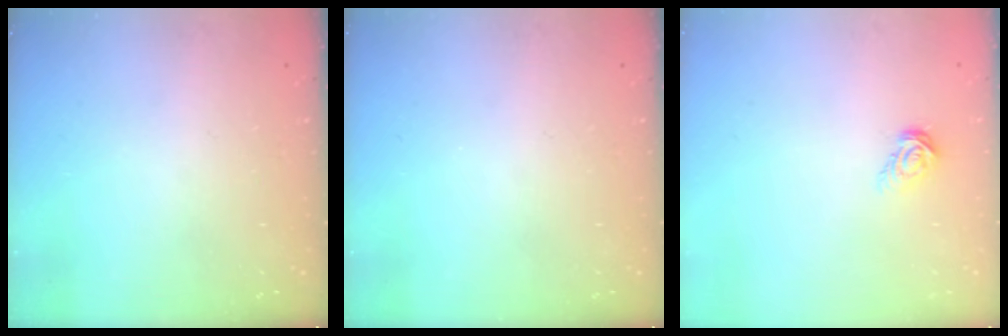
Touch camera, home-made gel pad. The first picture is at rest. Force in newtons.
{"total": 0.0}
{"total": 4.7, "press": 4.7, "slide": 0.4}